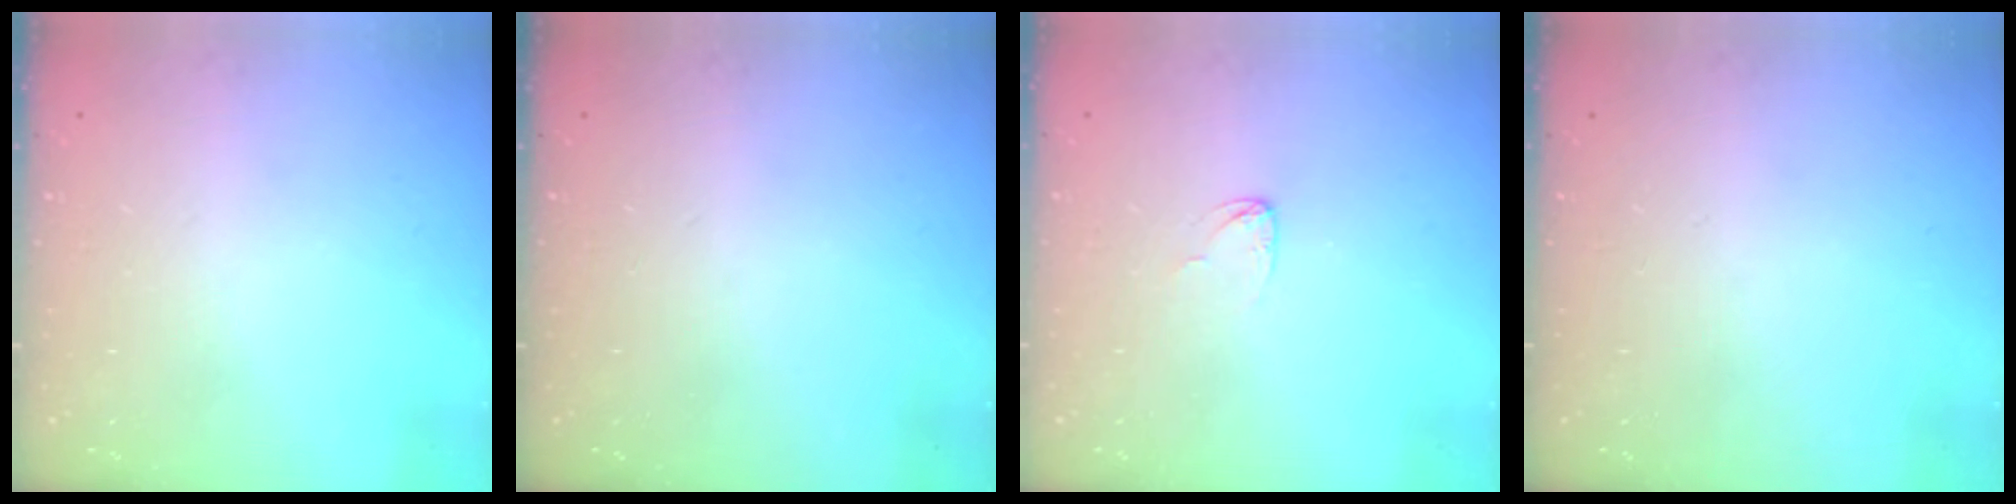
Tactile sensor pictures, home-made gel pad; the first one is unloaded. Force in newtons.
{"total": 0.0}
{"total": 2.9, "press": 2.9, "slide": 0.2}
{"total": 0.0}